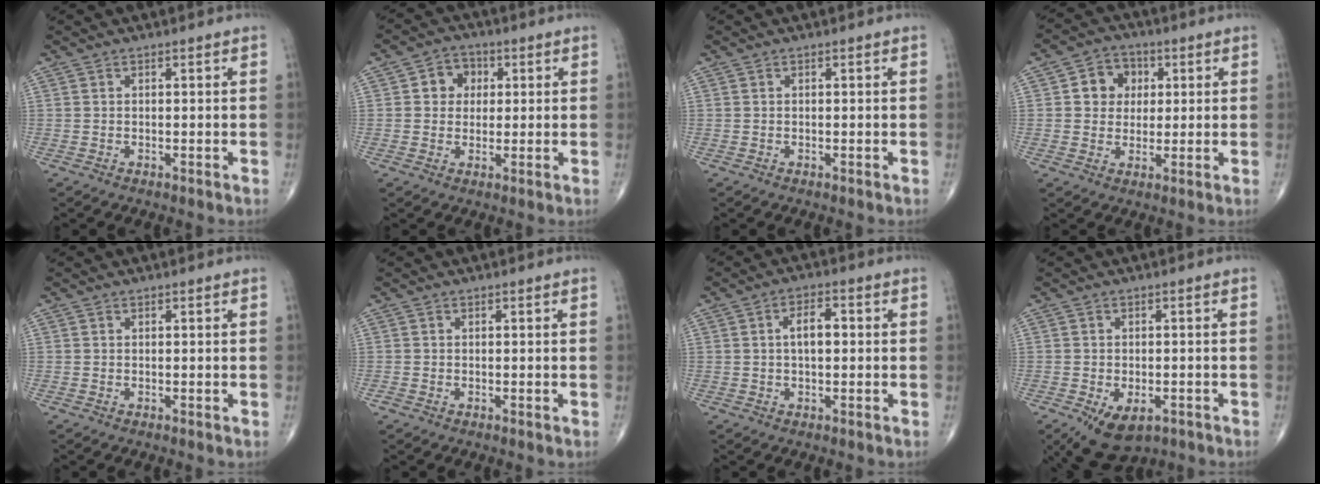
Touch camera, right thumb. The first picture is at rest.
{"total": 5.7, "force": [1.1, 5.0, 2.5], "torque": [-0.006, 0.006, 0.011]}
{"total": 0.0}
{"total": 7.4, "force": [1.6, 6.4, 3.3], "torque": [-0.014, 0.001, 0.020]}
{"total": 0.0}
{"total": 0.8, "force": [-0.2, 0.6, 0.5], "torque": [-0.007, -0.001, -0.005]}
{"total": 4.7, "force": [0.4, 2.4, 4.1], "torque": [-0.062, 0.010, 0.003]}
{"total": 8.7, "force": [-4.2, 5.1, 5.7], "torque": [-0.087, 0.003, -0.056]}